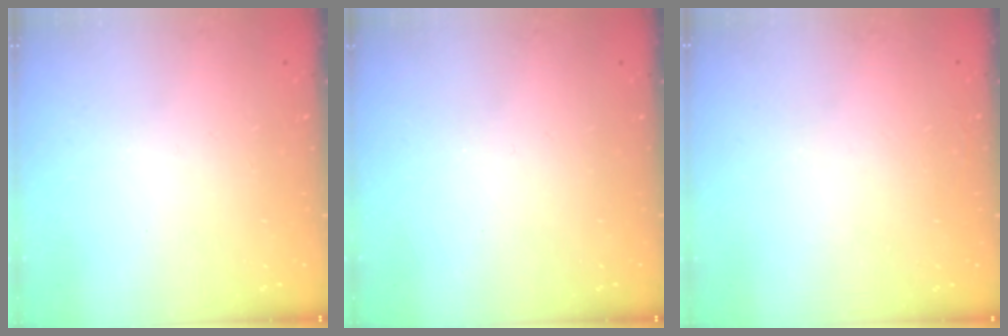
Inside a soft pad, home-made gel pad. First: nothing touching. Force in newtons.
{"total": 0.0}
{"total": 1.6, "press": 1.6, "slide": 0.0}